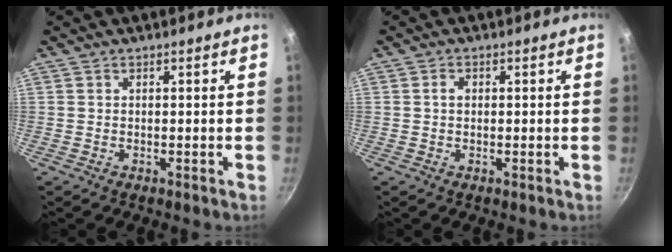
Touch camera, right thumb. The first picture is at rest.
{"total": 1.3, "force": [0.1, 1.0, 0.8], "torque": [-0.013, 0.006, 0.002]}